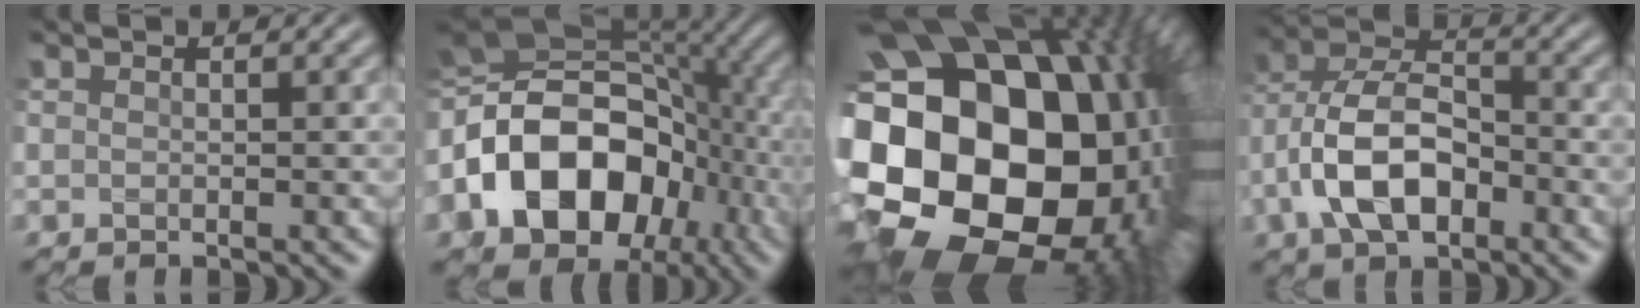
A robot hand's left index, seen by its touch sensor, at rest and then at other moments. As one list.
[{"total": 15.5, "force": [-3.3, 11.1, 10.3], "torque": [-0.189, 0.003, -0.063]}, {"total": 23.4, "force": [-2.6, 16.9, 16.0], "torque": [-0.287, -0.060, -0.058]}, {"total": 8.0, "force": [-2.8, 4.4, 6.1], "torque": [-0.126, 0.015, -0.056]}]